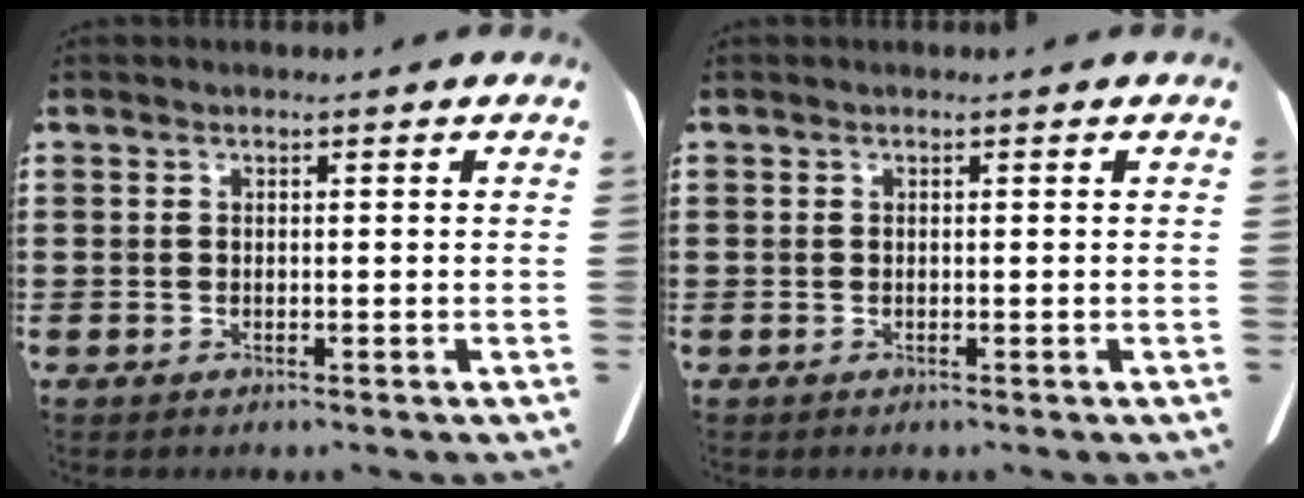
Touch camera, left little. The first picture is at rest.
{"total": 0.0}